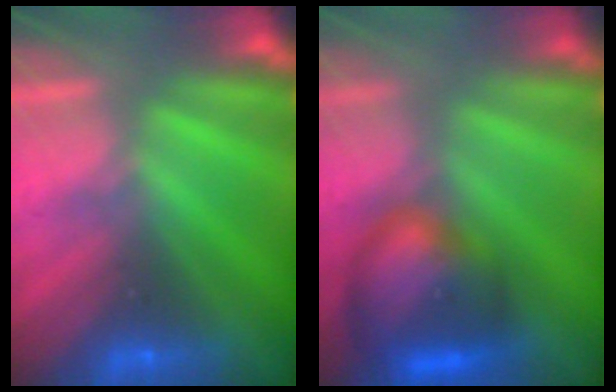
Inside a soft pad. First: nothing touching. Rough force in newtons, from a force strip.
{"total": 7.7}